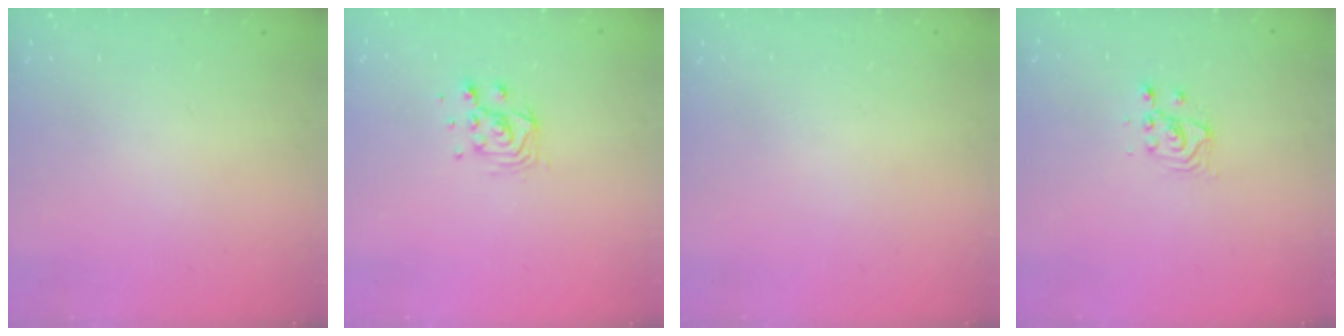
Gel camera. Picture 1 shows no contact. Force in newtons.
{"total": 7.0, "press": 7.0, "slide": 0.5}
{"total": 0.0}
{"total": 2.8, "press": 2.8, "slide": 0.1}